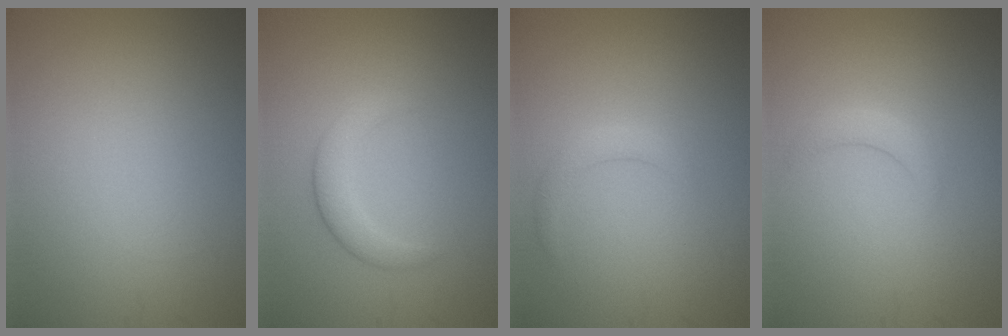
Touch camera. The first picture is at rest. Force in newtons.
{"total": 2.8, "press": 2.8, "slide": 0.2}
{"total": 1.6, "press": 1.6, "slide": 0.1}
{"total": 1.5, "press": 1.5, "slide": 0.3}